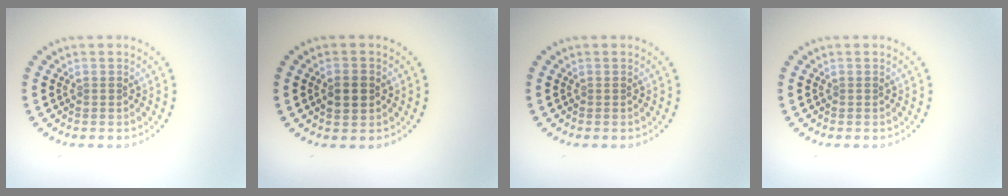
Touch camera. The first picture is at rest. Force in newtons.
{"total": 2.5, "press": 2.5, "slide": 0.2}
{"total": 0.0}
{"total": 0.0}